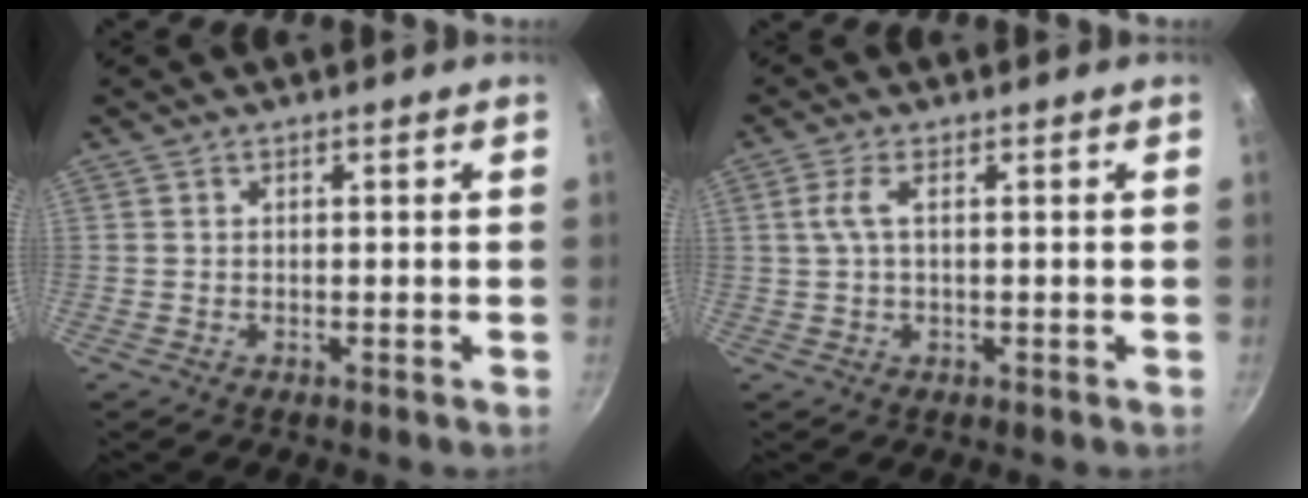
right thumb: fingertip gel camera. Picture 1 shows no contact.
{"total": 3.1, "force": [0.7, 1.0, 2.8], "torque": [-0.081, 0.010, 0.016]}